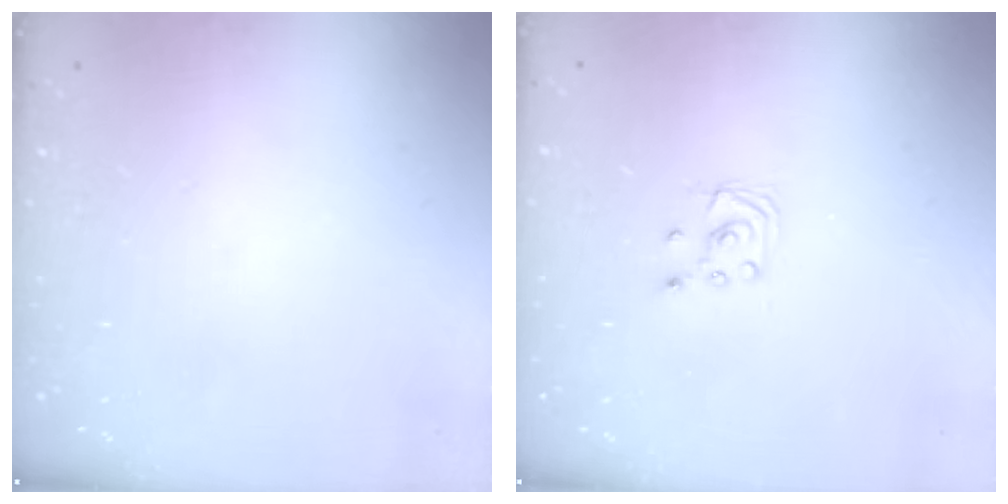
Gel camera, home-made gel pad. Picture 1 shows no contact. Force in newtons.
{"total": 2.3, "press": 2.2, "slide": 0.3}